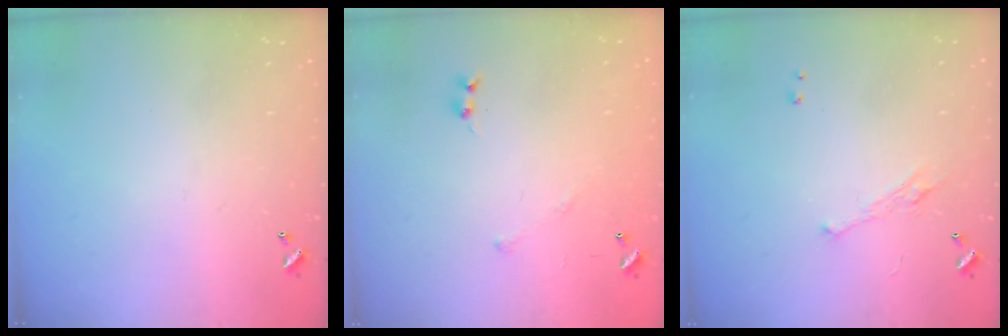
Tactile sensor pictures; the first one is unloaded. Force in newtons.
{"total": 5.0, "press": 4.9, "slide": 0.9}
{"total": 2.0, "press": 1.9, "slide": 0.7}